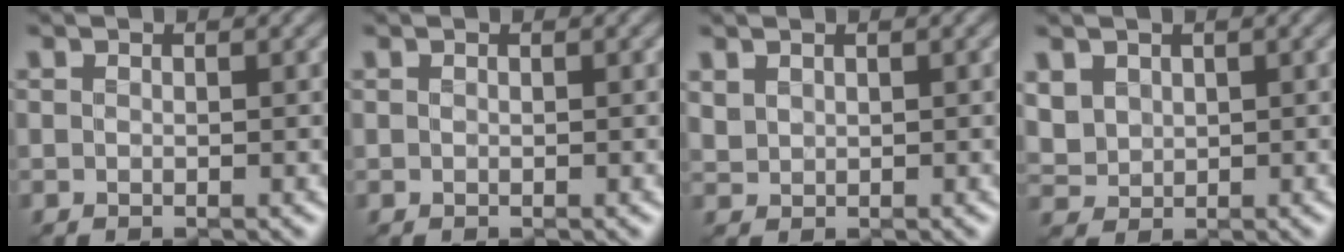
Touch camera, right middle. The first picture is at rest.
{"total": 0.0}
{"total": 1.1, "force": [0.8, 0.6, 0.3], "torque": [-0.011, 0.002, 0.023]}
{"total": 2.8, "force": [1.2, 2.2, 1.3], "torque": [-0.050, -0.002, 0.031]}